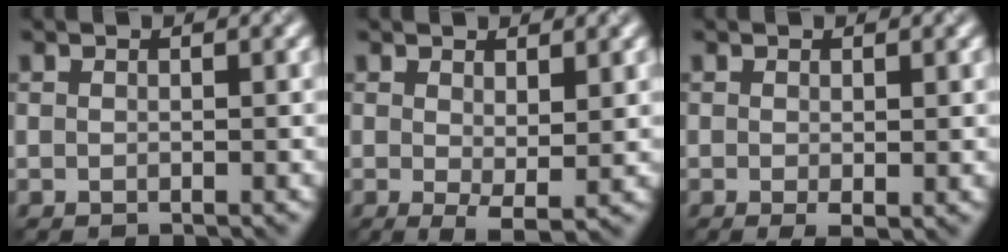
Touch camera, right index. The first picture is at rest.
{"total": 2.5, "force": [0.3, 0.7, 2.4], "torque": [-0.041, -0.011, 0.010]}
{"total": 1.3, "force": [-0.2, 0.3, 1.3], "torque": [-0.020, -0.007, -0.002]}